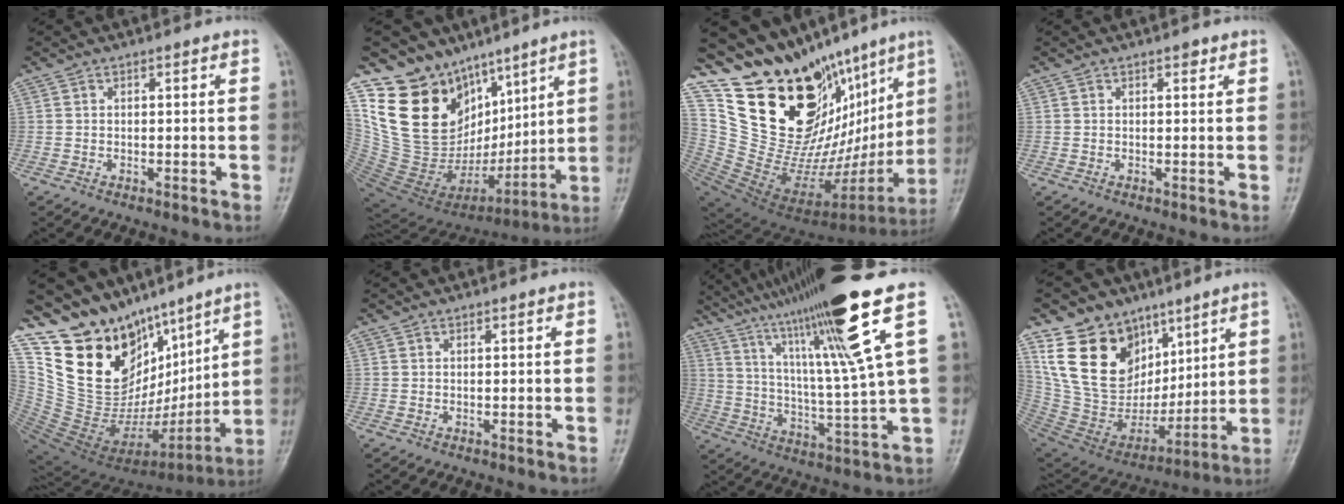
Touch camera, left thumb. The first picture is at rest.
{"total": 21.9, "force": [11.3, 15.1, 11.1], "torque": [-0.153, -0.042, 0.236]}
{"total": 32.9, "force": [17.6, 16.4, 22.5], "torque": [-0.309, -0.061, 0.312]}
{"total": 0.9, "force": [0.6, 0.5, 0.5], "torque": [-0.001, -0.003, 0.006]}
{"total": 23.8, "force": [13.6, 14.7, 12.8], "torque": [-0.166, -0.057, 0.258]}
{"total": 0.0}
{"total": 20.0, "force": [11.5, -0.5, 16.3], "torque": [-0.263, -0.043, 0.191]}
{"total": 20.5, "force": [11.0, 14.6, 9.3], "torque": [-0.133, -0.037, 0.229]}